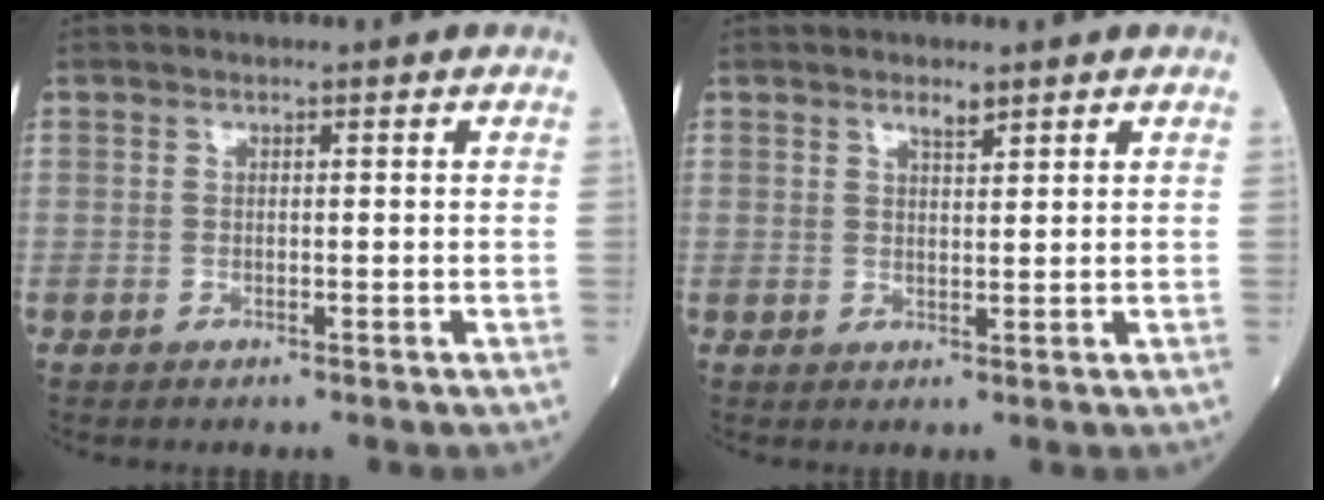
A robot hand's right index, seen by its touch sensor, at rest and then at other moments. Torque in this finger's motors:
{"motor_torque": [0.00, 0.01, 0.00, 0.00]}